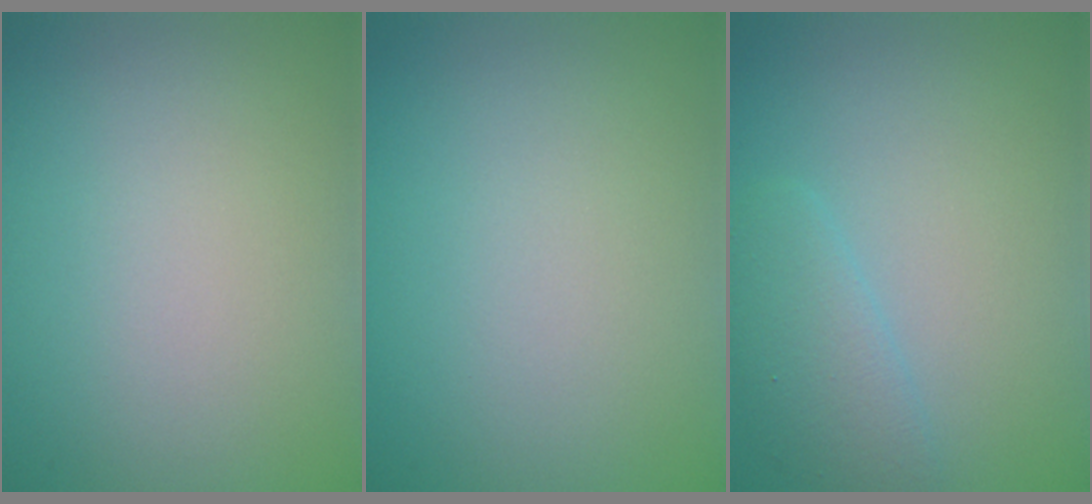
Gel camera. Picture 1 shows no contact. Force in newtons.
{"total": 0.0}
{"total": 2.2, "press": 2.2, "slide": 0.2}